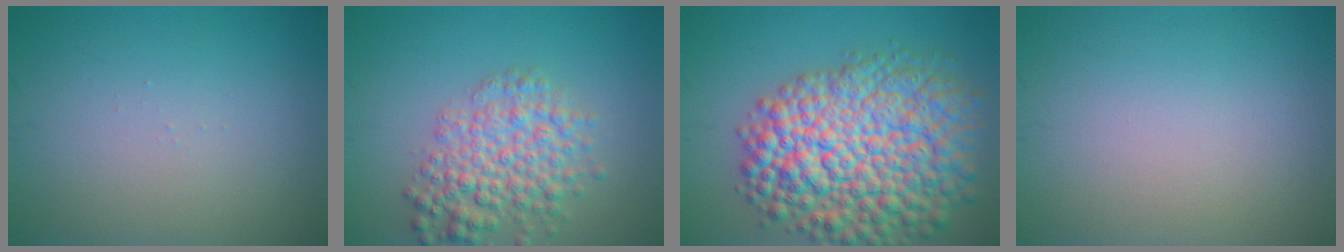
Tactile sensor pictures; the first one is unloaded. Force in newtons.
{"total": 5.2, "press": 5.2, "slide": 0.2}
{"total": 12.8, "press": 12.8, "slide": 0.5}
{"total": 0.0}